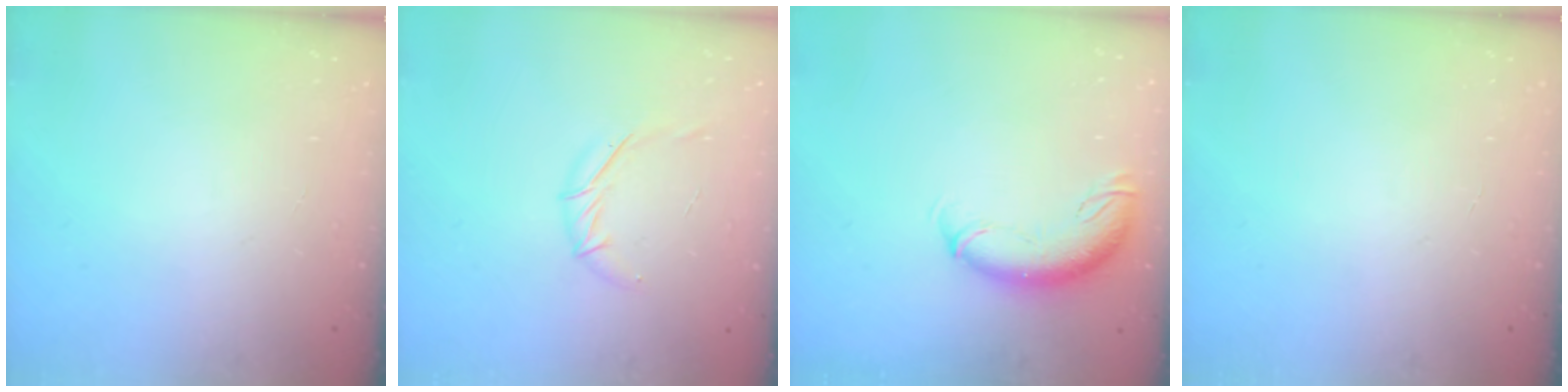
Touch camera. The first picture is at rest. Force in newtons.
{"total": 5.8, "press": 5.7, "slide": 1.3}
{"total": 10.2, "press": 10.0, "slide": 2.3}
{"total": 0.0}